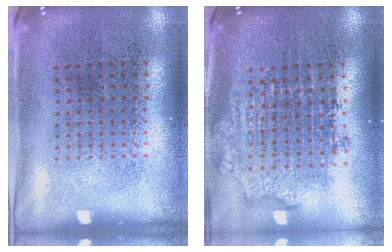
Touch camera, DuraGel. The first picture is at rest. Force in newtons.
{"total": 1.8, "press": 1.4, "slide": 1.1}